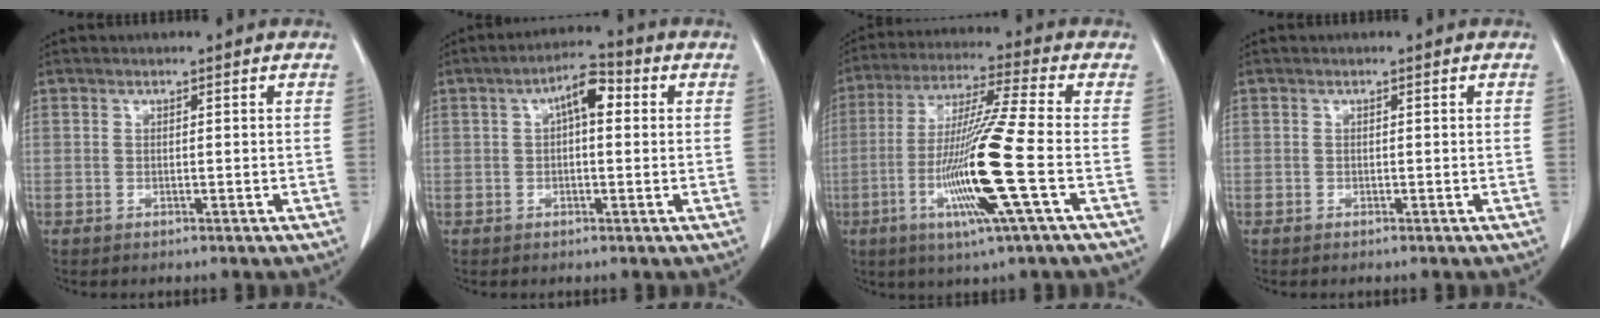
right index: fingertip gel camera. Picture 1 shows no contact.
{"total": 5.6, "force": [1.3, 2.0, 5.1], "torque": [-0.087, 0.025, 0.019]}
{"total": 15.1, "force": [-4.1, -1.4, 14.5], "torque": [-0.289, -0.018, -0.085]}
{"total": 0.0}